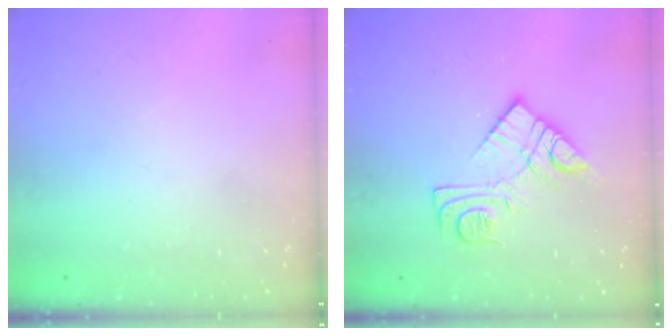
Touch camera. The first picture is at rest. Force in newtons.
{"total": 11.8, "press": 11.8, "slide": 0.7}